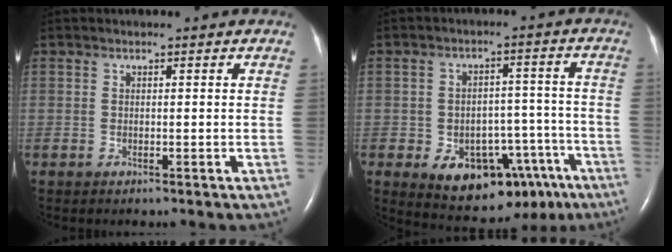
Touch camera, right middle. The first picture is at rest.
{"total": 14.0, "force": [-7.6, 8.0, 8.7], "torque": [-0.103, 0.028, -0.097]}